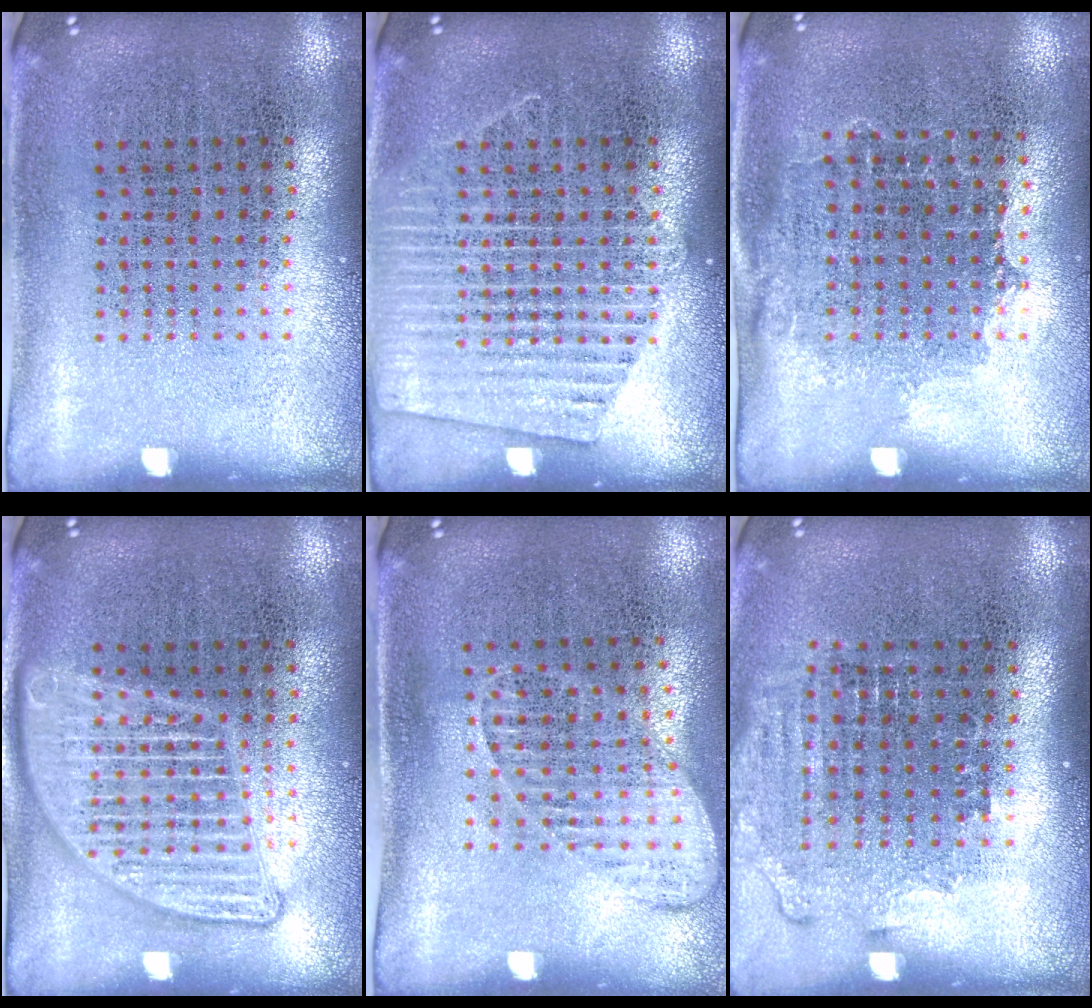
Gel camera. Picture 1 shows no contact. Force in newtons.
{"total": 2.4, "press": 2.4, "slide": 0.2}
{"total": 1.0, "press": 0.9, "slide": 0.5}
{"total": 3.0, "press": 2.9, "slide": 0.3}
{"total": 1.4, "press": 1.2, "slide": 0.9}
{"total": 1.4, "press": 1.2, "slide": 0.6}